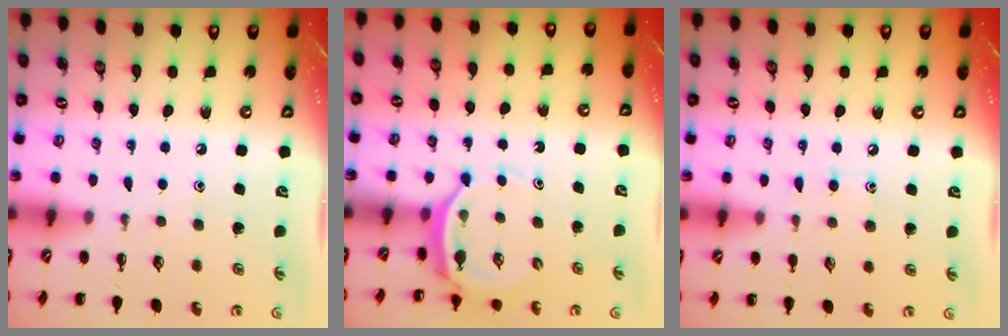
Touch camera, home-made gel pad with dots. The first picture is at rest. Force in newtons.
{"total": 4.3, "press": 4.2, "slide": 0.9}
{"total": 6.0, "press": 5.6, "slide": 2.1}